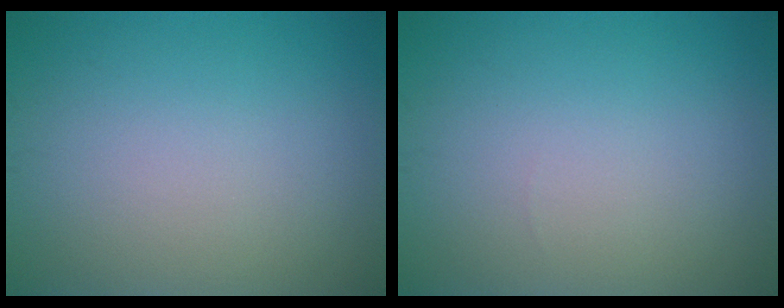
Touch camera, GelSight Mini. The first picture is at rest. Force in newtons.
{"total": 0.0}